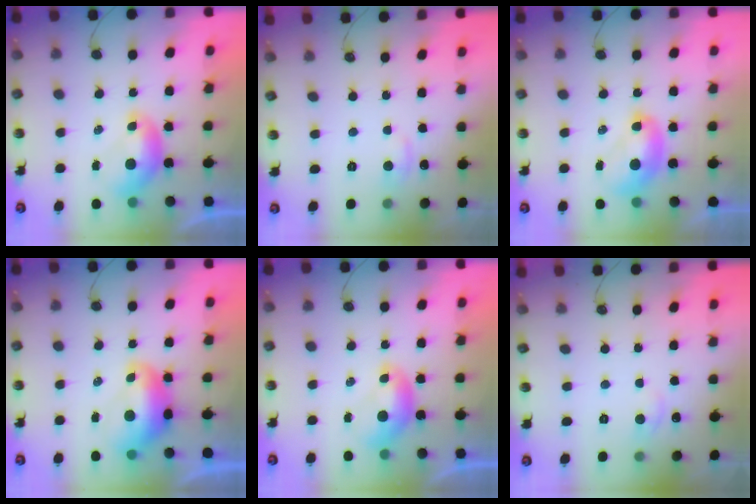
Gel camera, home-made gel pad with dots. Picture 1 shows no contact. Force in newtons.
{"total": 1.1, "press": 0.8, "slide": 0.8}
{"total": 2.4, "press": 2.4, "slide": 0.3}
{"total": 2.6, "press": 2.5, "slide": 0.7}
{"total": 0.0}
{"total": 0.8, "press": 0.2, "slide": 0.8}